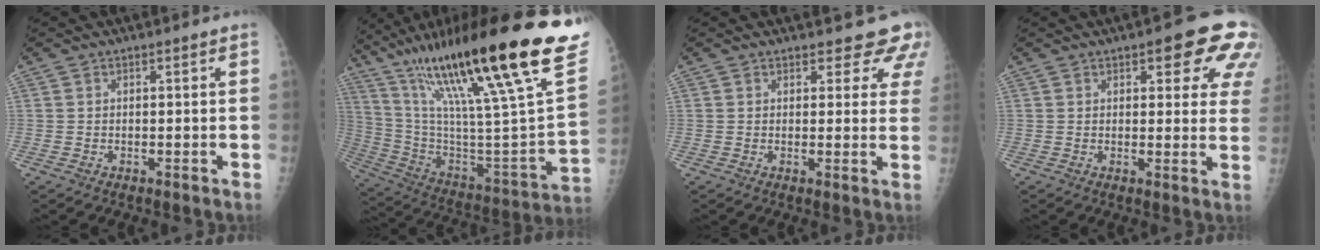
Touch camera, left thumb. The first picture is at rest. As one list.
[{"total": 40.9, "force": [24.0, 6.5, 32.4], "torque": [-0.427, -0.049, 0.396]}, {"total": 6.9, "force": [6.0, 3.1, 1.6], "torque": [0.029, -0.027, 0.048]}, {"total": 11.4, "force": [5.7, 4.6, 8.8], "torque": [-0.057, -0.018, 0.058]}]